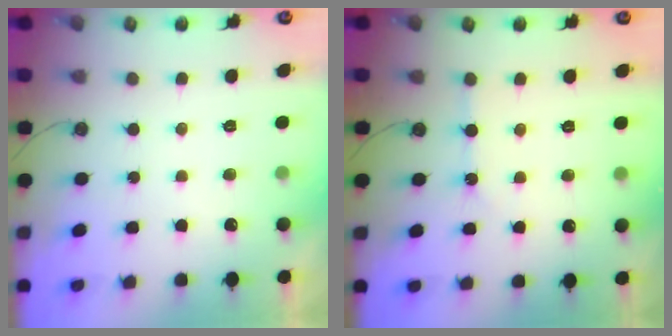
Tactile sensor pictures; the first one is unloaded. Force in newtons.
{"total": 3.5, "press": 3.5, "slide": 0.5}